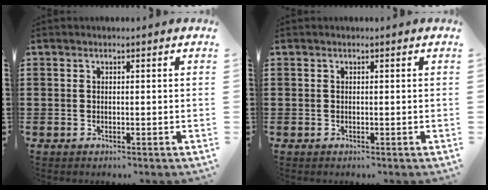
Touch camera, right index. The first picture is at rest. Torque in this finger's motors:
{"motor_torque": [0.01, 0.02, 0.00, 0.00]}